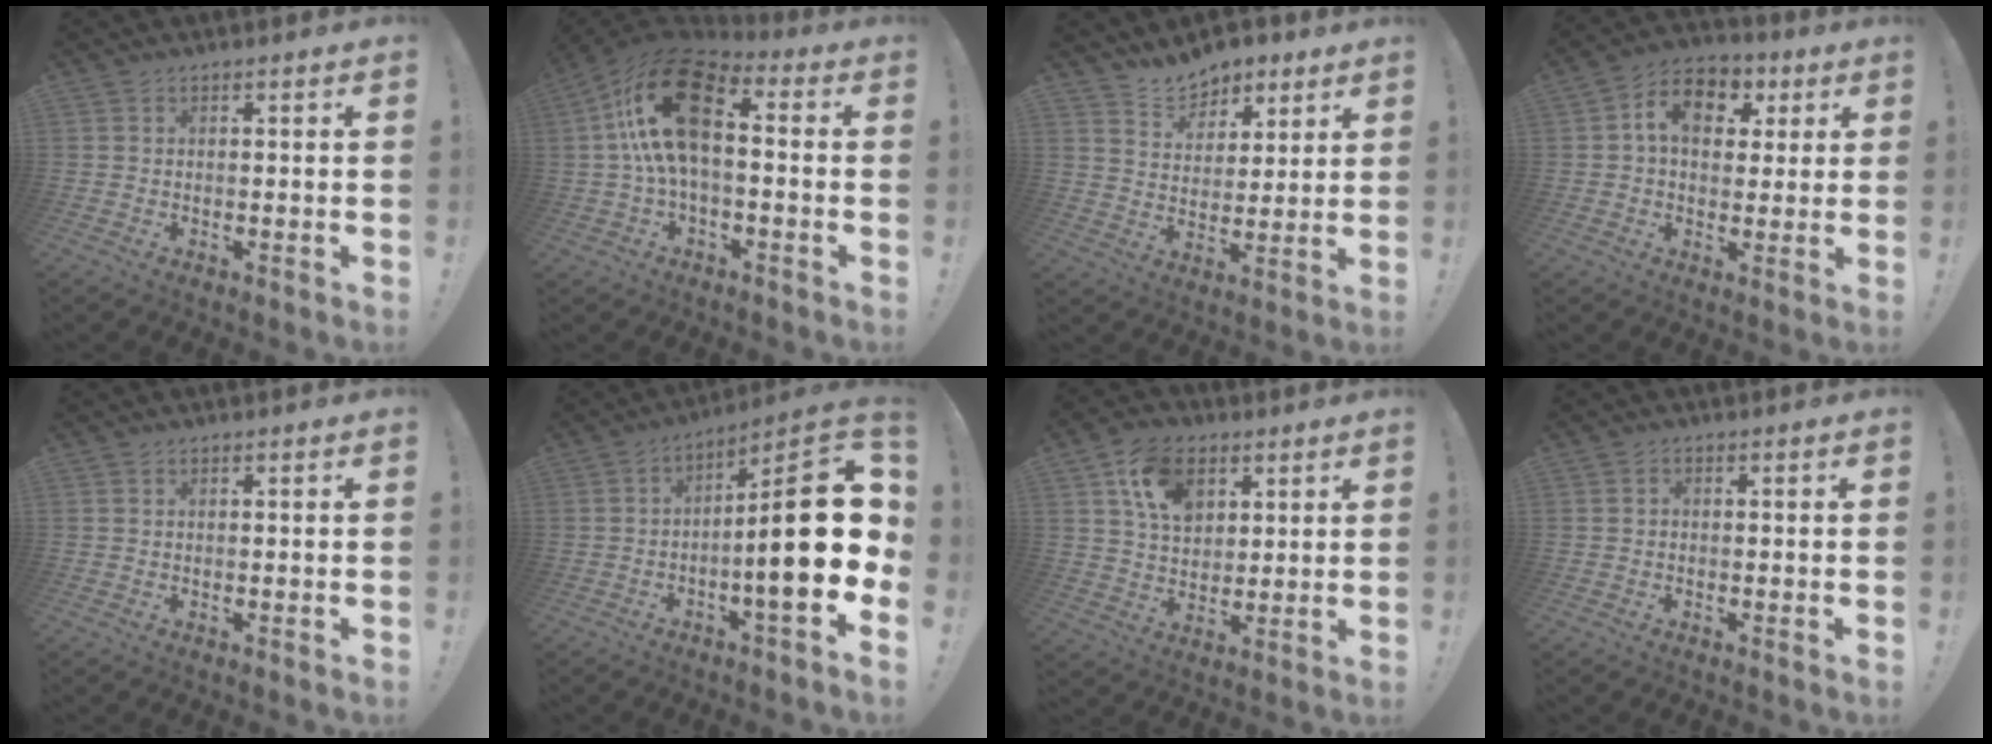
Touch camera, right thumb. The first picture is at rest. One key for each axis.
{"total": 19.7, "fx": 3.4, "fy": 10.7, "fz": 16.2, "tx": -0.296, "ty": 0.010, "tz": 0.065}
{"total": 9.2, "fx": 7.8, "fy": 4.7, "fz": 1.3, "tx": -0.029, "ty": -0.057, "tz": 0.151}
{"total": 11.2, "fx": 3.1, "fy": 8.2, "fz": 7.0, "tx": -0.101, "ty": 0.000, "tz": 0.057}
{"total": 0.0}
{"total": 22.0, "fx": -1.0, "fy": 5.2, "fz": 21.4, "tx": -0.314, "ty": 0.008, "tz": -0.014}
{"total": 12.9, "fx": 6.0, "fy": 9.3, "fz": 6.7, "tx": -0.109, "ty": -0.013, "tz": 0.115}
{"total": 0.7, "fx": -0.6, "fy": 0.3, "fz": 0.0, "tx": -0.002, "ty": 0.003, "tz": -0.011}